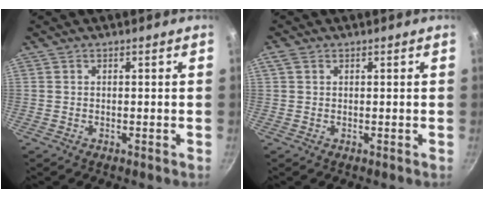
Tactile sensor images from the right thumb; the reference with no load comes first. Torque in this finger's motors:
{"motor_torque": [-0.39, 2.06, 1.10, 0.45, 0.34]}